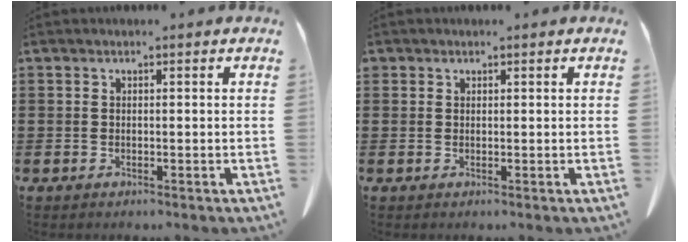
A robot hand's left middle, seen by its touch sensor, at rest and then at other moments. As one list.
[{"total": 0.7, "force": [0.5, 0.5, 0.1], "torque": [-0.003, 0.003, 0.010]}]